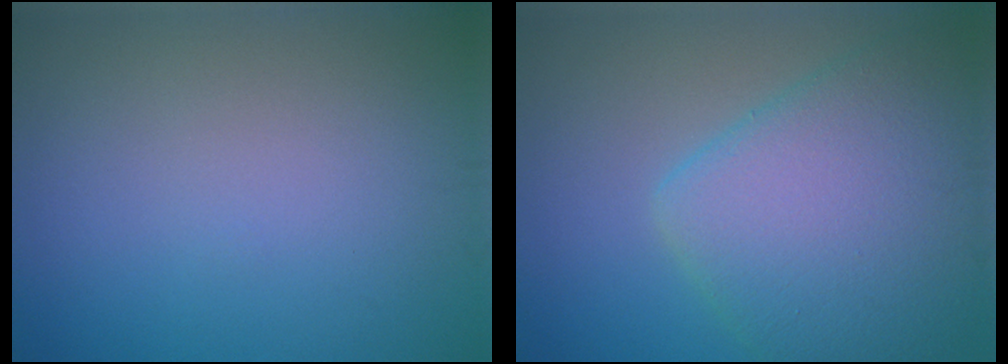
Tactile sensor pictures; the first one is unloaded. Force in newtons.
{"total": 8.1, "press": 8.1, "slide": 0.3}